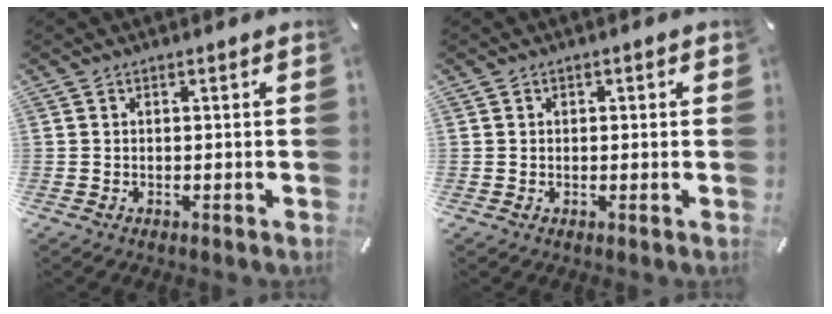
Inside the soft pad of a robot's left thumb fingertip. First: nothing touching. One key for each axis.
{"total": 0.9, "fx": 0.0, "fy": 0.9, "fz": 0.1, "tx": -0.002, "ty": 0.006, "tz": -0.001}